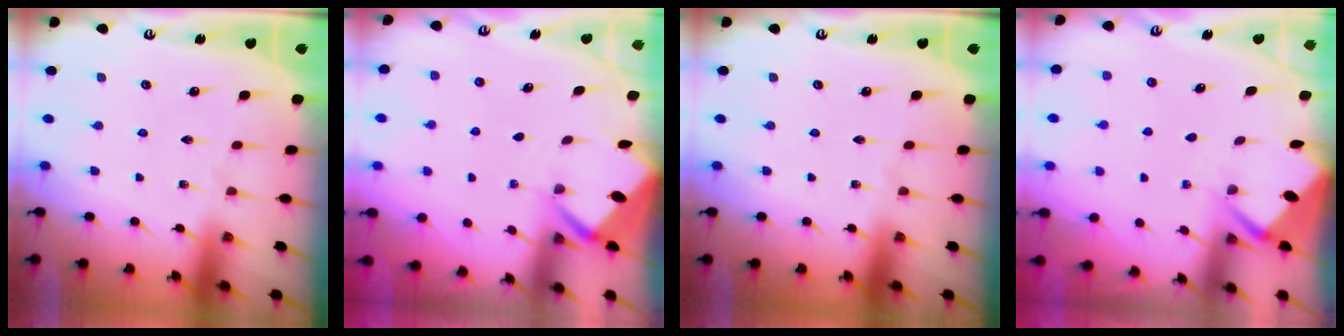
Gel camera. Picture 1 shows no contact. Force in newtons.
{"total": 2.7, "press": 2.7, "slide": 0.3}
{"total": 0.0}
{"total": 2.7, "press": 2.7, "slide": 0.3}